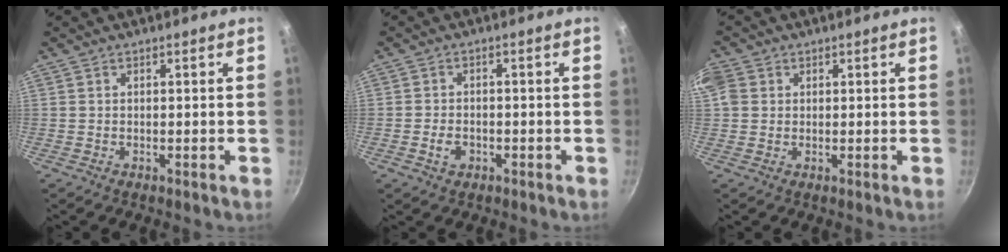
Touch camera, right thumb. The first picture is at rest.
{"total": 3.1, "force": [-1.3, 2.2, 1.7], "torque": [-0.026, 0.011, -0.024]}
{"total": 4.4, "force": [1.1, 3.7, 2.0], "torque": [-0.034, 0.004, 0.015]}